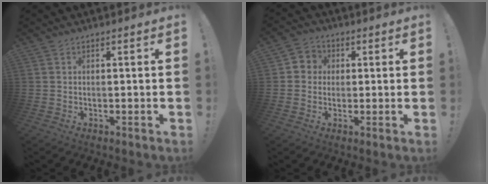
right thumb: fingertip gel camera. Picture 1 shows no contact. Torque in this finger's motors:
{"motor_torque": [0.31, 0.28, -0.13, -0.07, 0.00]}